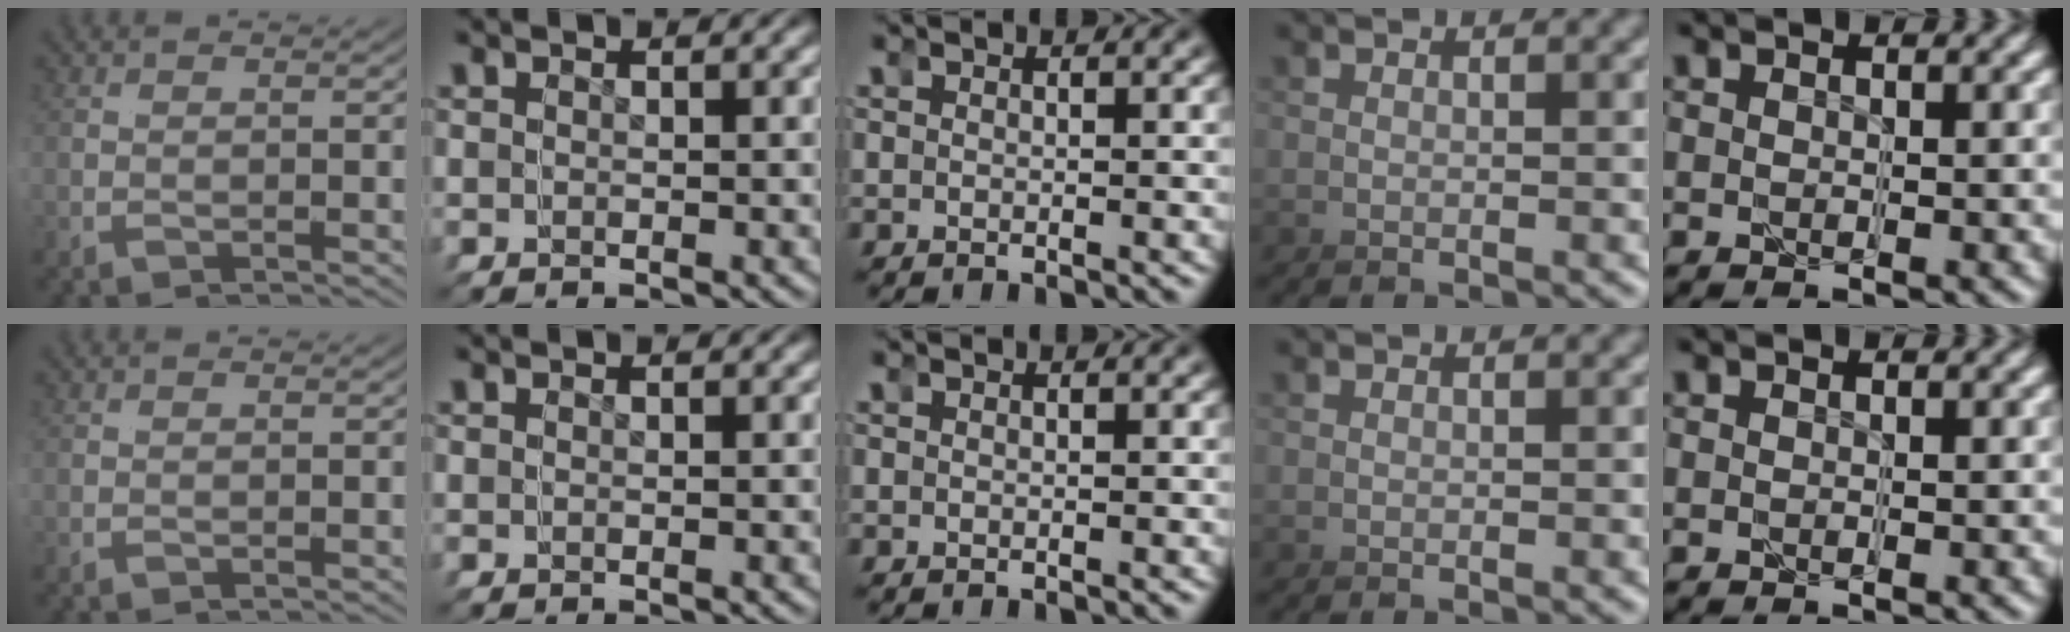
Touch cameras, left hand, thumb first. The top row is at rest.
{}